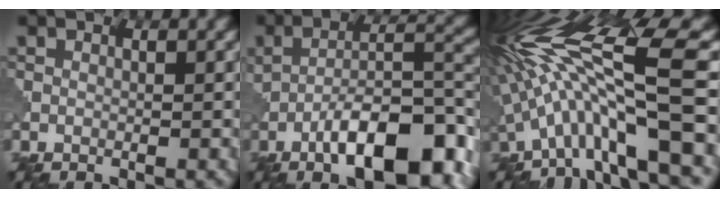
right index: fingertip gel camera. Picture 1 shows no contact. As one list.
[{"total": 11.5, "force": [-5.6, 4.2, 9.2], "torque": [-0.137, 0.009, -0.086]}, {"total": 12.3, "force": [-1.0, 2.4, 12.0], "torque": [-0.216, 0.027, -0.005]}]